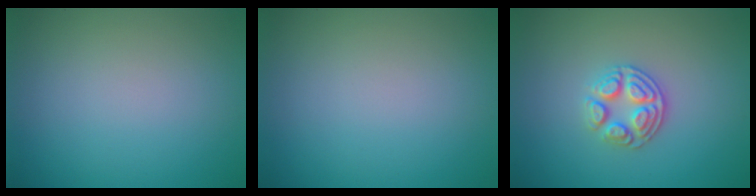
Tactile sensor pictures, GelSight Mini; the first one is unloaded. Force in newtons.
{"total": 0.0}
{"total": 3.3, "press": 2.9, "slide": 1.6}